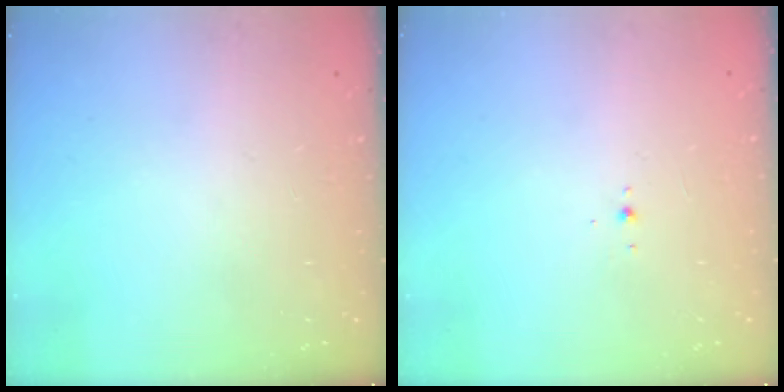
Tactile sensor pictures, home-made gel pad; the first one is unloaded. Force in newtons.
{"total": 2.8, "press": 2.8, "slide": 0.7}